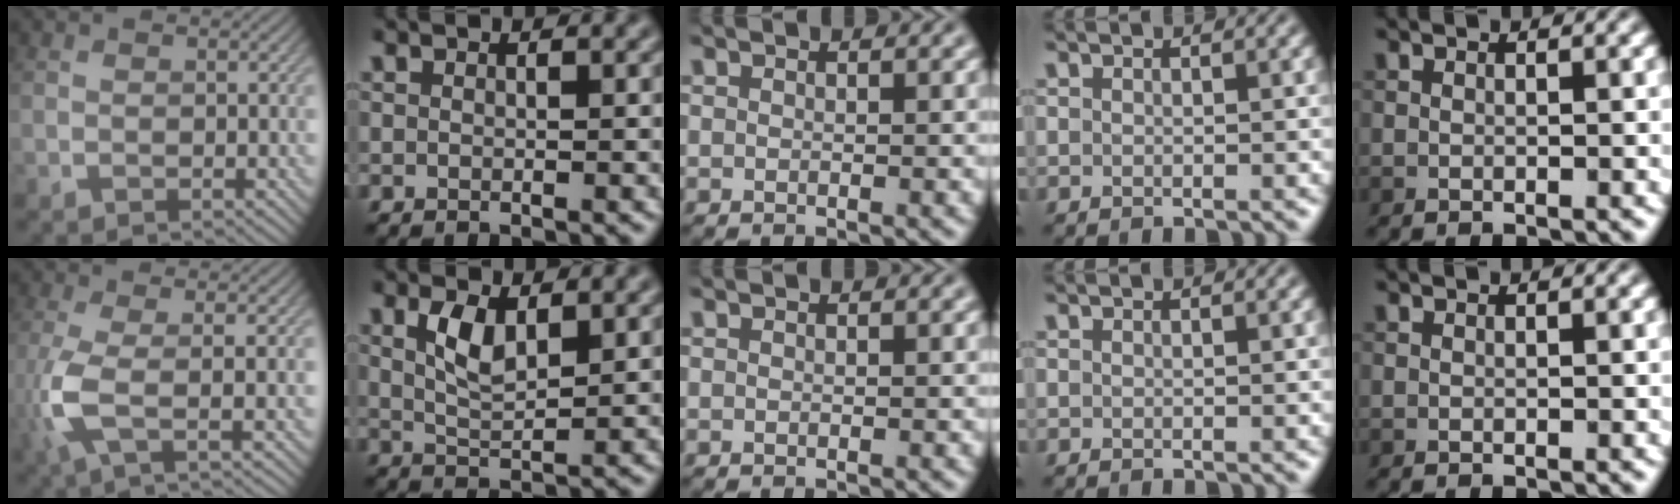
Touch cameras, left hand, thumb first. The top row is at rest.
{"thumb": {"total": 5.2, "force": [-0.4, 1.3, 5.0], "torque": [-0.127, -0.010, -0.015]}, "index": {"total": 2.9, "force": [0.9, 1.3, 2.5], "torque": [-0.055, 0.001, 0.025]}}